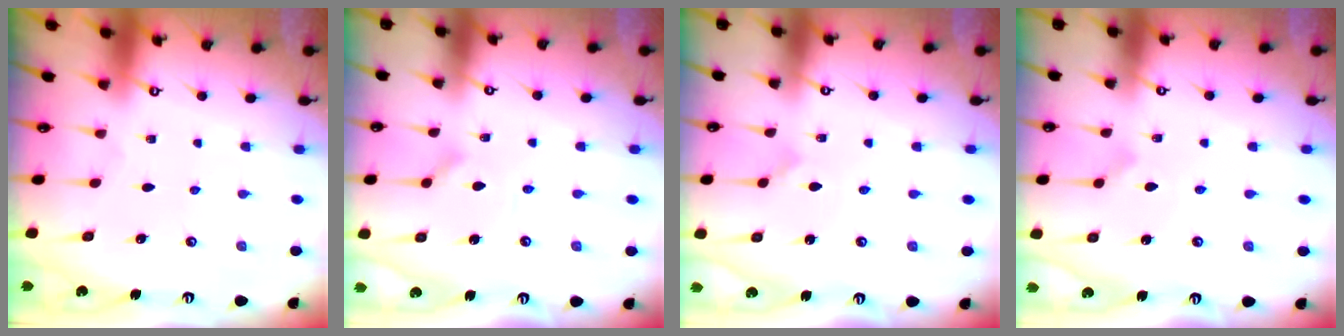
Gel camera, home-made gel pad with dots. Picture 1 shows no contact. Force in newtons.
{"total": 2.9, "press": 2.9, "slide": 0.3}
{"total": 1.4, "press": 1.4, "slide": 0.0}
{"total": 2.5, "press": 2.5, "slide": 0.1}